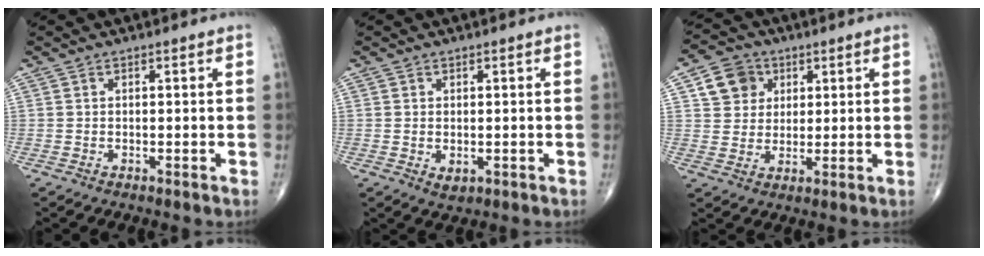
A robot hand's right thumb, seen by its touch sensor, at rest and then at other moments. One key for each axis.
{"total": 2.0, "fx": -0.2, "fy": 1.3, "fz": 1.5, "tx": -0.020, "ty": -0.005, "tz": 0.002}
{"total": 7.6, "fx": 2.9, "fy": 6.6, "fz": 2.5, "tx": -0.013, "ty": -0.005, "tz": 0.049}